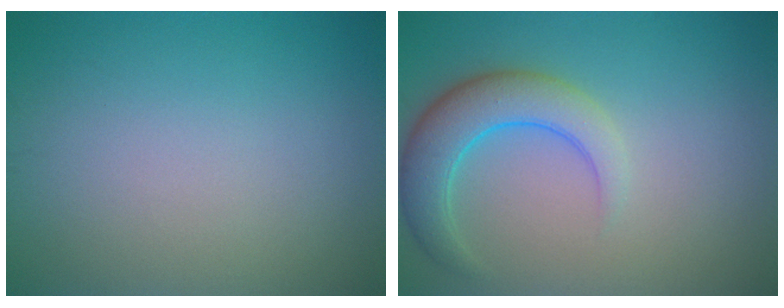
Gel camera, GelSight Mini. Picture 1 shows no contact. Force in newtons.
{"total": 5.0, "press": 5.0, "slide": 0.5}